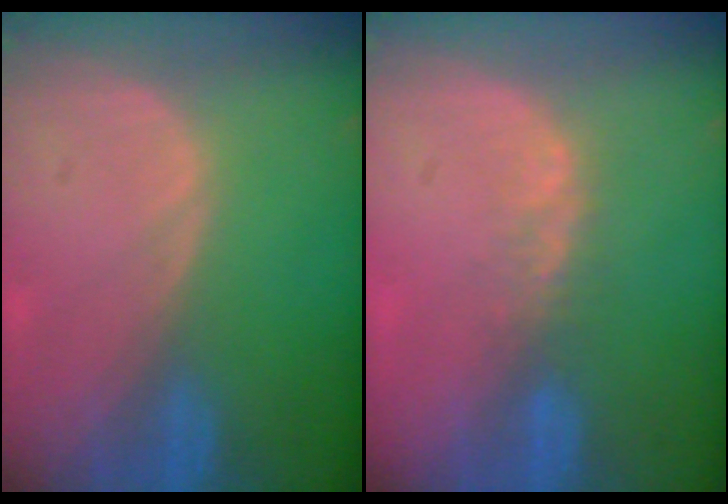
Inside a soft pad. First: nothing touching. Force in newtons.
{"total": 2.5, "press": 1.9, "slide": 1.5}